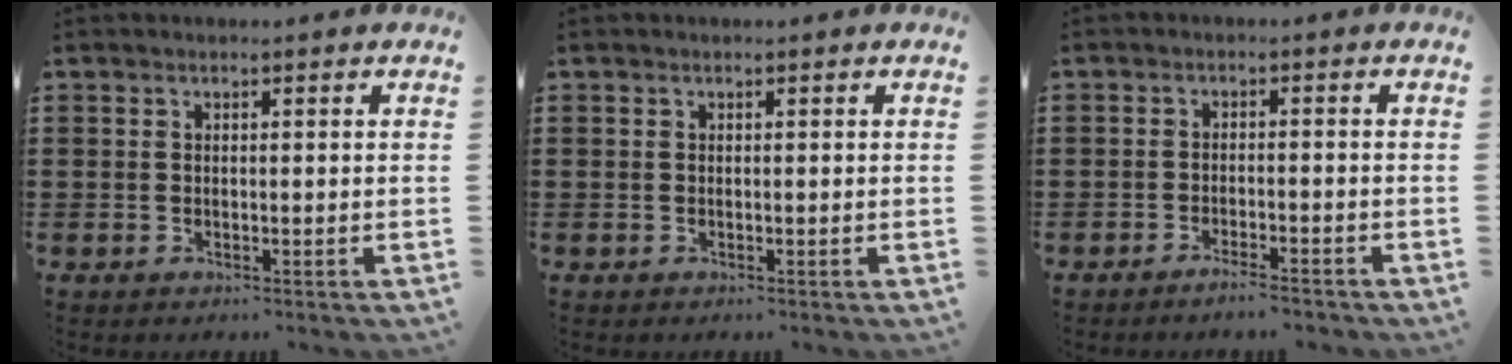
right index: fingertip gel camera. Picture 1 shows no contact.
{"total": 0.0}
{"total": 2.3, "force": [-2.0, 0.0, 1.0], "torque": [-0.017, 0.003, -0.040]}